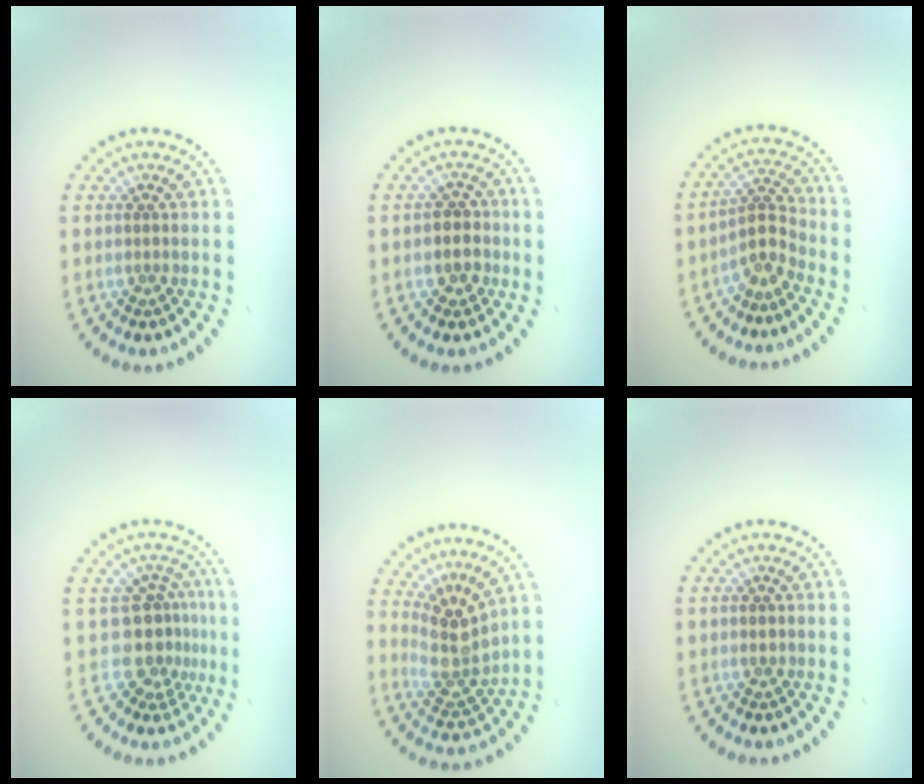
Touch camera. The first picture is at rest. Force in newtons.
{"total": 2.3, "press": 2.1, "slide": 0.9}
{"total": 2.5, "press": 1.8, "slide": 1.7}
{"total": 3.4, "press": 2.4, "slide": 2.5}
{"total": 3.9, "press": 2.7, "slide": 2.7}
{"total": 1.0, "press": 1.0, "slide": 0.1}